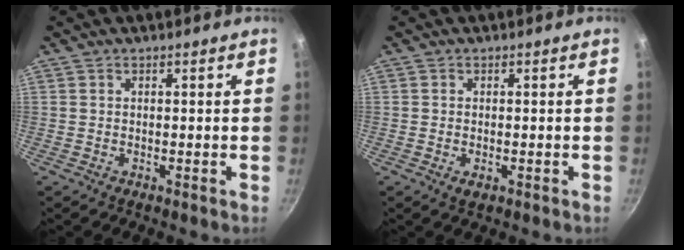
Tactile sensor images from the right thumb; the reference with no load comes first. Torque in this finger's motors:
{"motor_torque": [-0.40, 0.18, -0.36, 0.23, 0.02]}